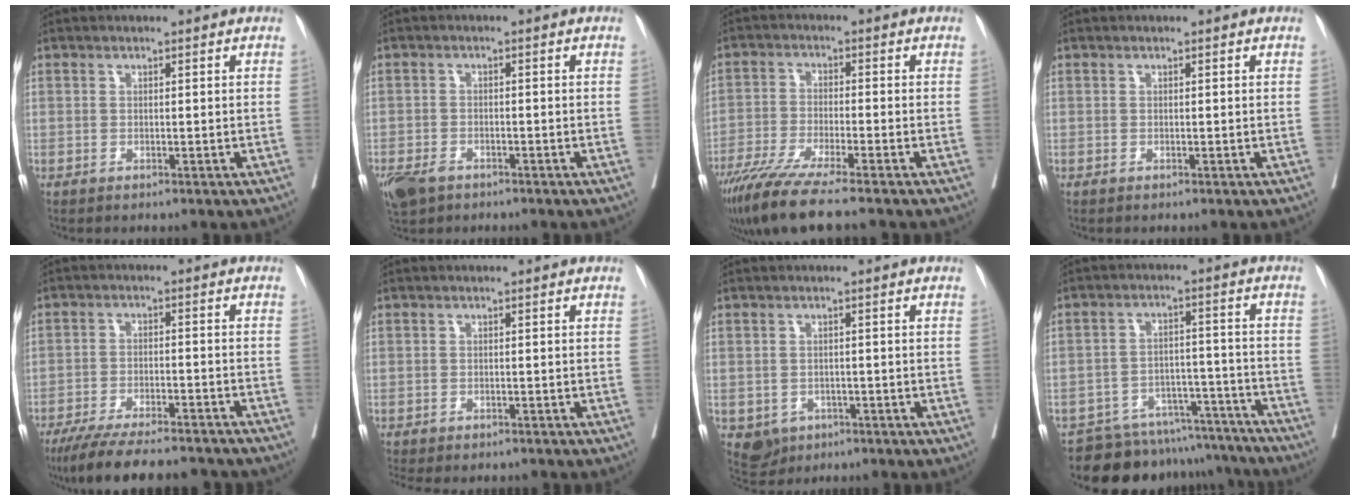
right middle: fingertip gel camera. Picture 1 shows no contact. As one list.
[{"total": 6.5, "force": [-4.4, 3.4, 3.5], "torque": [-0.076, -0.010, -0.073]}, {"total": 10.5, "force": [-8.3, -0.4, 6.4], "torque": [-0.103, -0.033, -0.142]}, {"total": 0.0}, {"total": 17.6, "force": [-15.5, 2.8, 7.9], "torque": [-0.129, -0.023, -0.221]}, {"total": 5.5, "force": [-4.7, 2.1, 1.8], "torque": [-0.019, -0.004, -0.063]}, {"total": 3.8, "force": [-1.7, 3.2, 1.1], "torque": [-0.011, 0.002, -0.019]}, {"total": 15.1, "force": [-14.2, 5.0, 1.5], "torque": [-0.009, 0.033, -0.186]}]